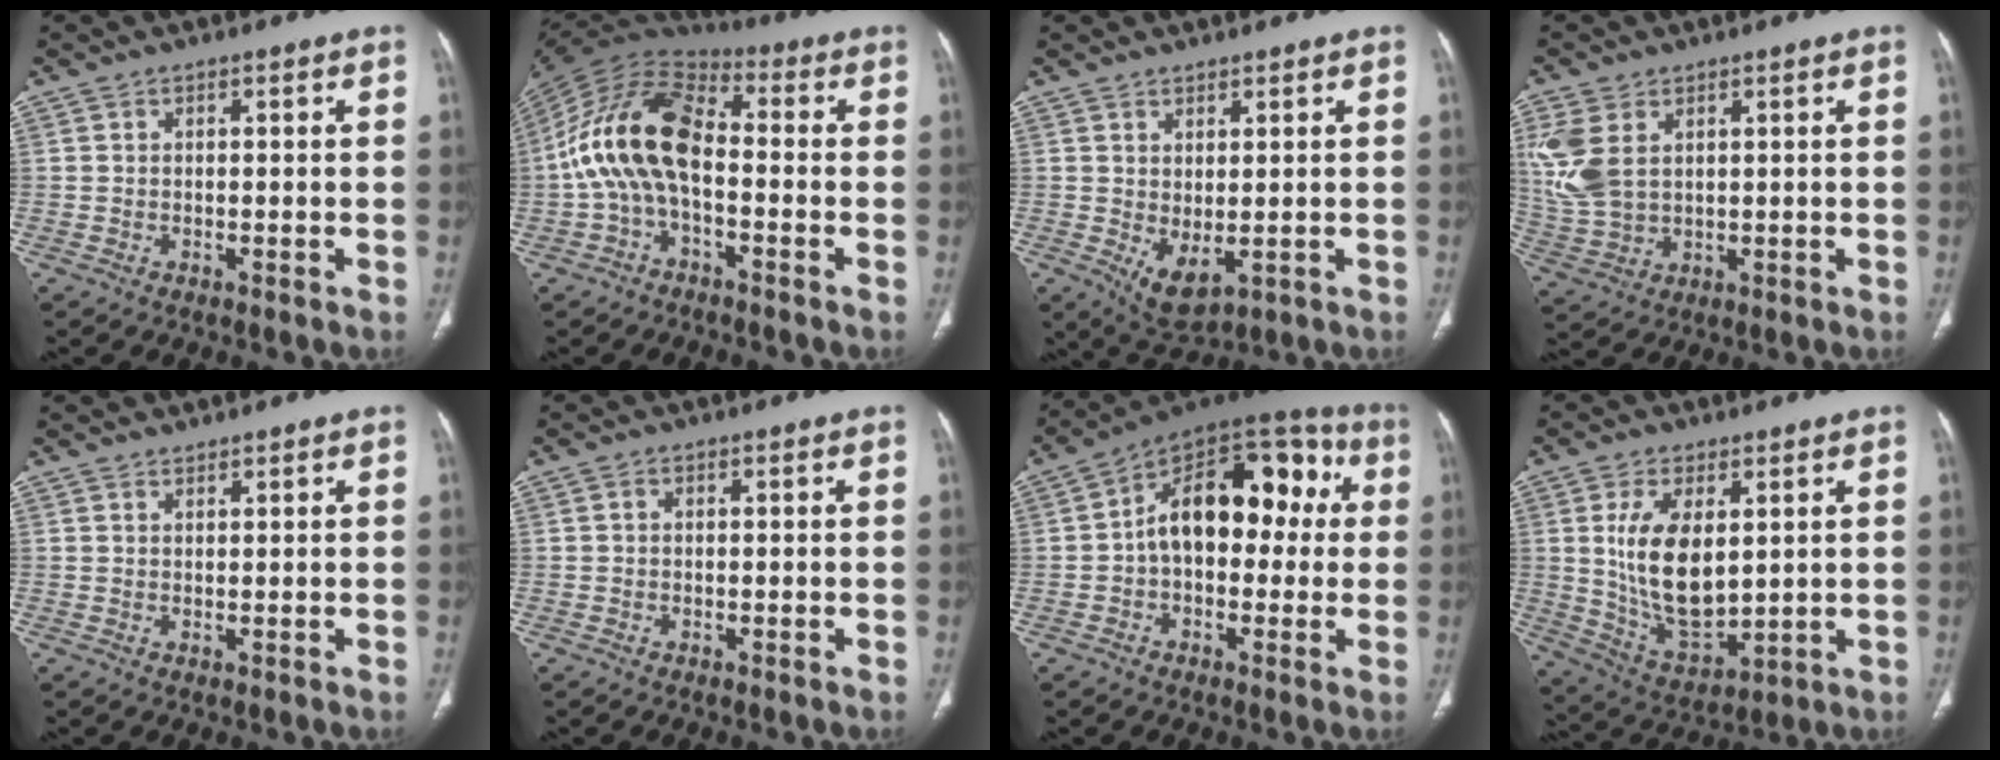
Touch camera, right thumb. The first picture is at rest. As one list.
[{"total": 15.9, "force": [-1.7, 8.7, 13.1], "torque": [-0.246, 0.043, -0.043]}, {"total": 5.5, "force": [-0.2, 2.7, 4.8], "torque": [-0.077, -0.010, 0.019]}, {"total": 9.6, "force": [3.1, 6.2, 6.7], "torque": [-0.160, -0.005, 0.074]}, {"total": 1.2, "force": [1.2, 0.3, 0.1], "torque": [0.003, -0.010, 0.022]}, {"total": 0.6, "force": [0.1, 0.4, 0.3], "torque": [-0.005, 0.000, 0.002]}, {"total": 19.2, "force": [1.9, 11.7, 15.1], "torque": [-0.183, 0.056, 0.018]}, {"total": 14.1, "force": [2.7, 7.6, 11.6], "torque": [-0.198, -0.023, 0.068]}]